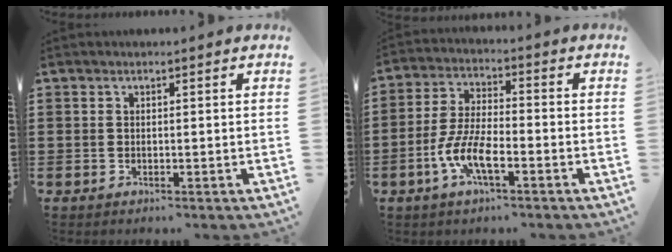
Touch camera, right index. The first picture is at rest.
{"total": 7.2, "force": [-3.4, 2.1, 6.0], "torque": [-0.154, -0.017, -0.073]}